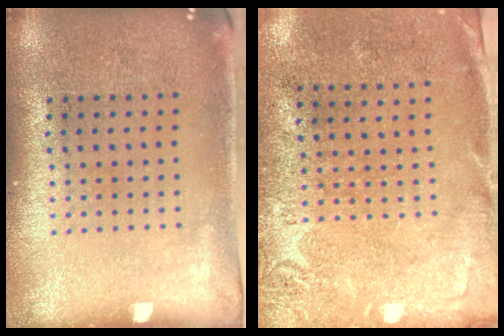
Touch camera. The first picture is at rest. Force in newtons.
{"total": 2.6, "press": 2.2, "slide": 1.4}